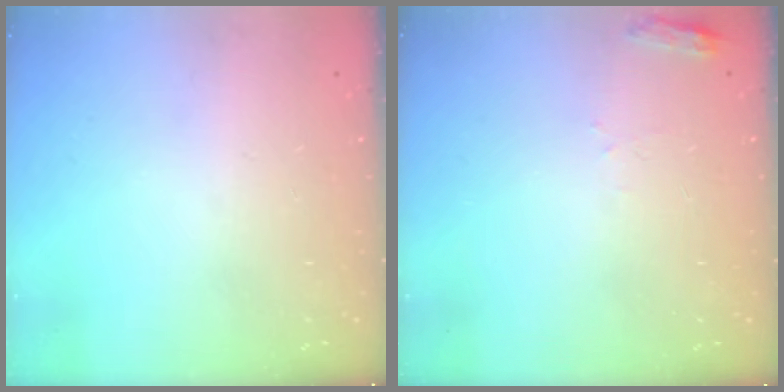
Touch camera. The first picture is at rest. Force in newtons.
{"total": 4.4, "press": 4.3, "slide": 0.5}